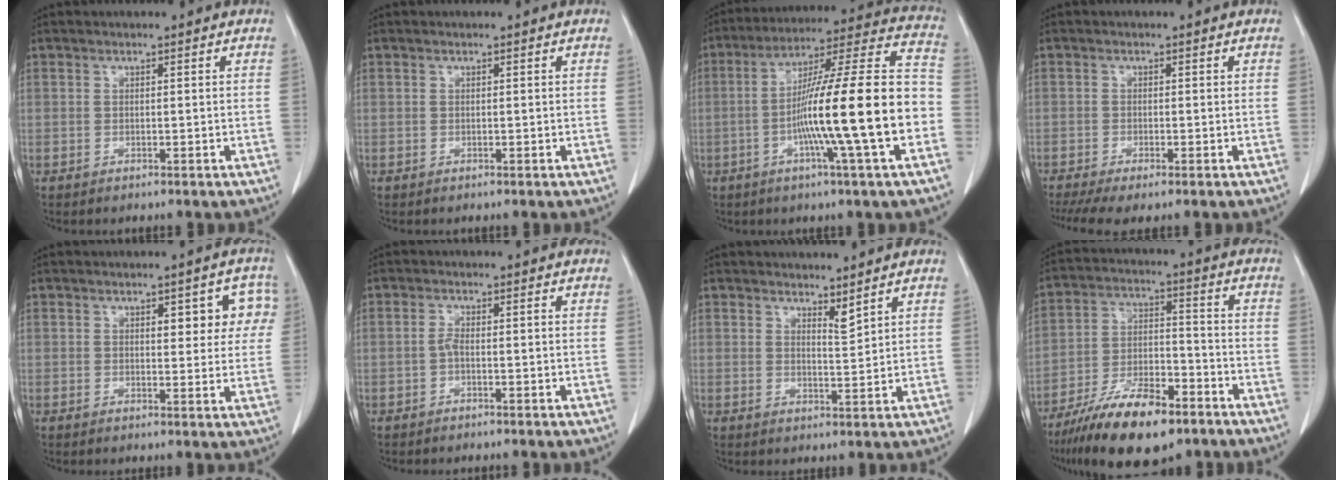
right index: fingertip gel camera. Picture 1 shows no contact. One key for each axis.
{"total": 0.0}
{"total": 20.6, "fx": -4.9, "fy": -0.3, "fz": 20.0, "tx": -0.306, "ty": 0.008, "tz": -0.089}
{"total": 6.1, "fx": -4.5, "fy": 1.1, "fz": 4.0, "tx": -0.065, "ty": -0.011, "tz": -0.075}
{"total": 6.4, "fx": 2.1, "fy": 3.0, "fz": 5.2, "tx": -0.043, "ty": 0.018, "tz": 0.022}
{"total": 1.4, "fx": -0.5, "fy": 0.3, "fz": 1.2, "tx": -0.021, "ty": 0.004, "tz": -0.012}
{"total": 2.1, "fx": 1.9, "fy": 0.1, "fz": 1.0, "tx": -0.020, "ty": -0.012, "tz": 0.038}
{"total": 15.2, "fx": -10.4, "fy": 4.7, "fz": 10.0, "tx": -0.183, "ty": -0.006, "tz": -0.183}